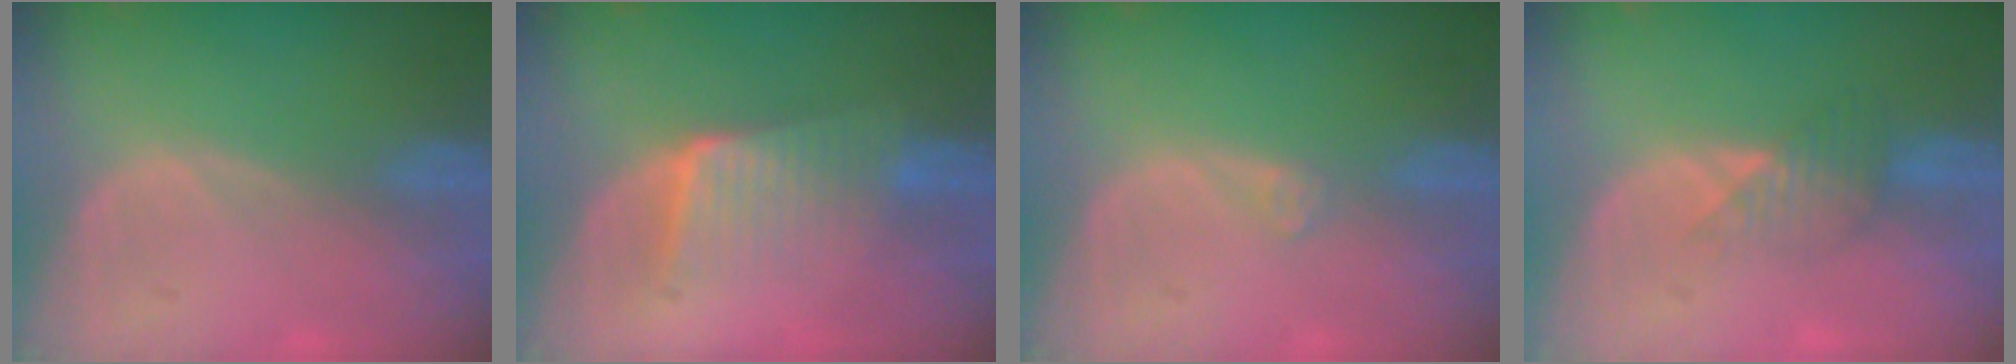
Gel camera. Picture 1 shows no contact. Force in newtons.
{"total": 6.6, "press": 5.8, "slide": 3.1}
{"total": 0.9, "press": 0.8, "slide": 0.2}
{"total": 3.5, "press": 3.1, "slide": 1.6}